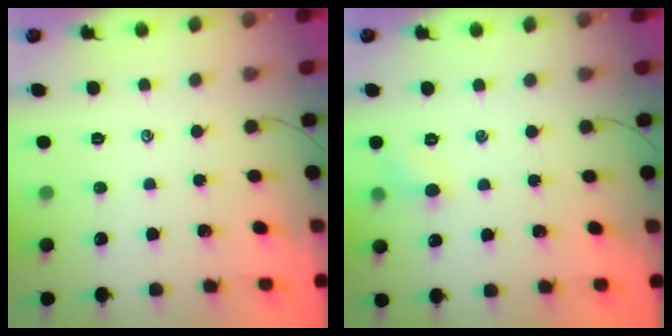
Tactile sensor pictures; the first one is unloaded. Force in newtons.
{"total": 5.2, "press": 4.9, "slide": 1.6}